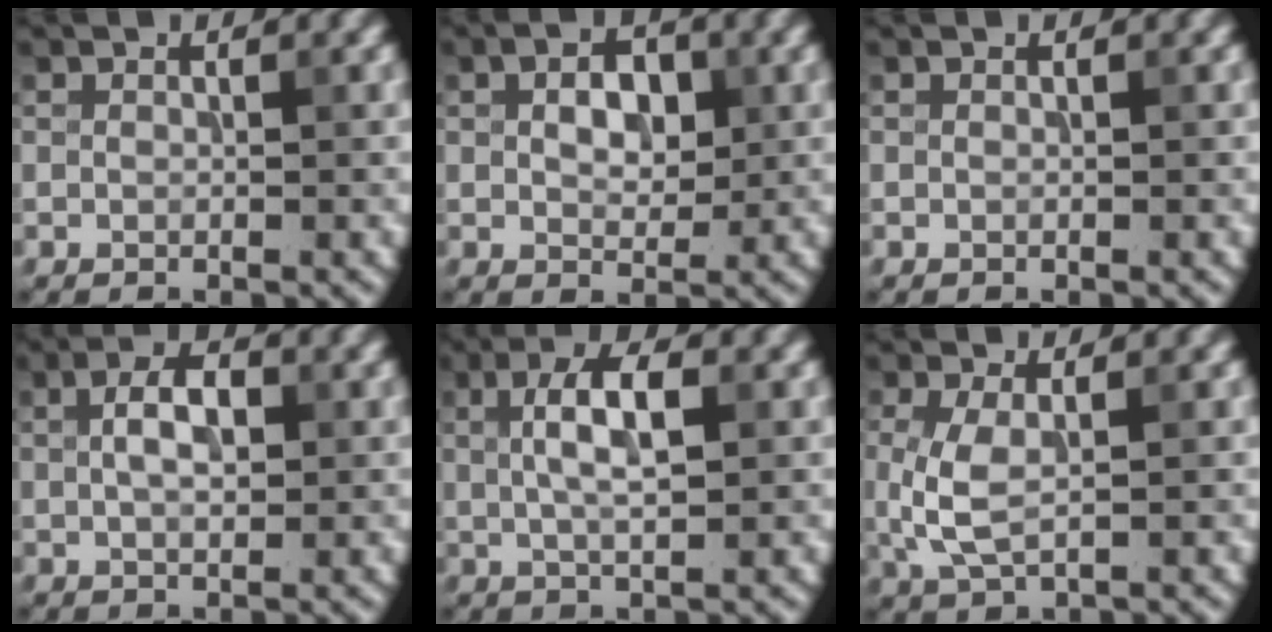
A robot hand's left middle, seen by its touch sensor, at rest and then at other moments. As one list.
[{"total": 3.4, "force": [0.6, 2.2, 2.6], "torque": [-0.044, 0.002, 0.009]}, {"total": 0.0}, {"total": 3.6, "force": [0.6, 1.9, 3.0], "torque": [-0.060, 0.006, 0.007]}, {"total": 4.5, "force": [0.9, 1.5, 4.1], "torque": [-0.081, 0.007, 0.014]}, {"total": 3.7, "force": [0.1, 1.9, 3.2], "torque": [-0.082, 0.000, 0.003]}]